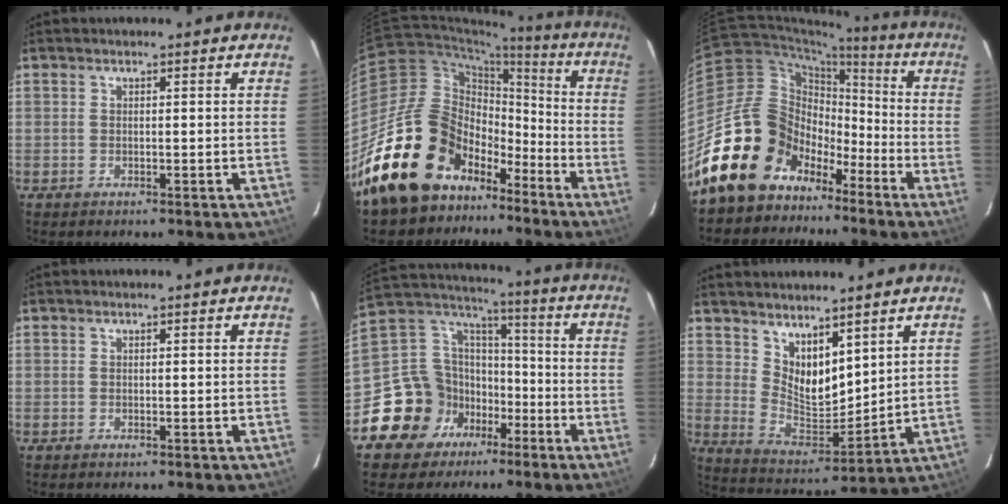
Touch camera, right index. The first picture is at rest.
{"total": 21.6, "force": [-14.1, 14.2, 7.9], "torque": [-0.177, 0.045, -0.224]}
{"total": 18.2, "force": [-11.4, 13.3, 5.1], "torque": [-0.118, 0.051, -0.188]}
{"total": 0.0}
{"total": 16.2, "force": [-8.2, 13.2, 4.7], "torque": [-0.129, 0.056, -0.131]}
{"total": 10.3, "force": [6.9, 4.9, 5.9], "torque": [-0.097, -0.012, 0.141]}